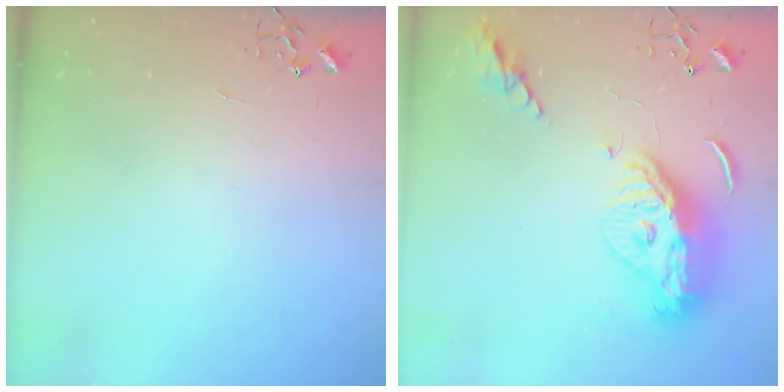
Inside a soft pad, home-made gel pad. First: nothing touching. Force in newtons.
{"total": 14.7, "press": 14.6, "slide": 1.6}